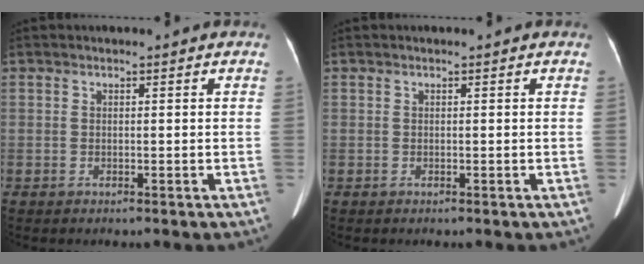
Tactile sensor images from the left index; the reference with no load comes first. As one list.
[{"total": 0.0}]